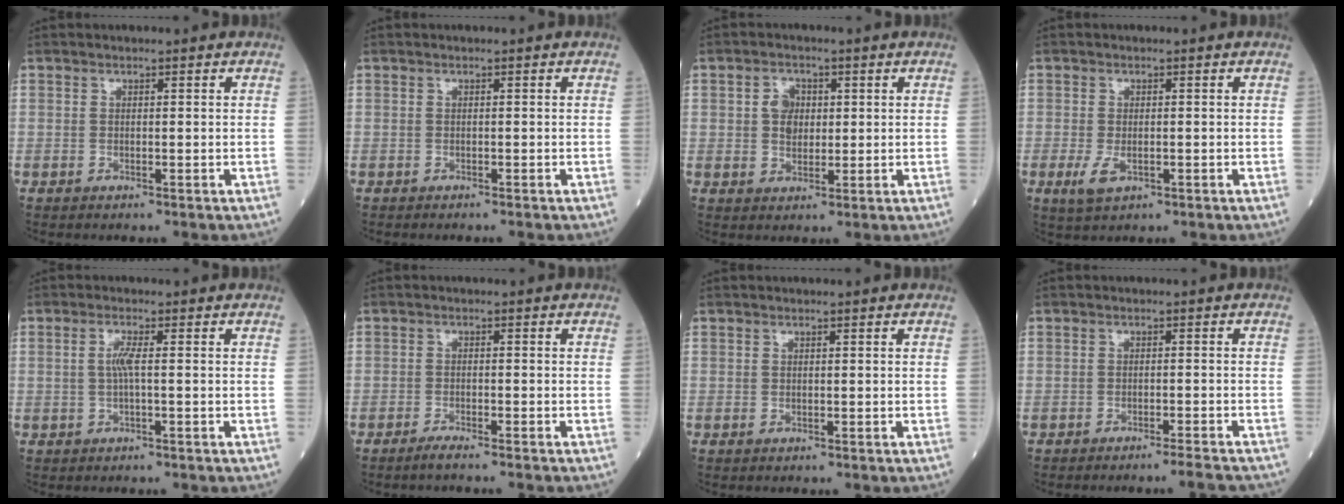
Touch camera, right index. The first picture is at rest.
{"total": 0.8, "force": [-0.8, 0.0, 0.3], "torque": [-0.004, -0.001, -0.012]}
{"total": 3.7, "force": [0.7, 2.8, 2.3], "torque": [-0.037, 0.008, 0.014]}
{"total": 3.2, "force": [-1.1, 1.5, 2.6], "torque": [-0.061, -0.007, -0.016]}
{"total": 2.2, "force": [0.0, 0.0, 2.2], "torque": [-0.046, 0.001, -0.002]}
{"total": 2.8, "force": [-2.4, -0.4, 1.4], "torque": [-0.024, -0.002, -0.037]}
{"total": 0.0}
{"total": 4.7, "force": [-4.4, -0.5, 1.6], "torque": [-0.009, -0.009, -0.062]}